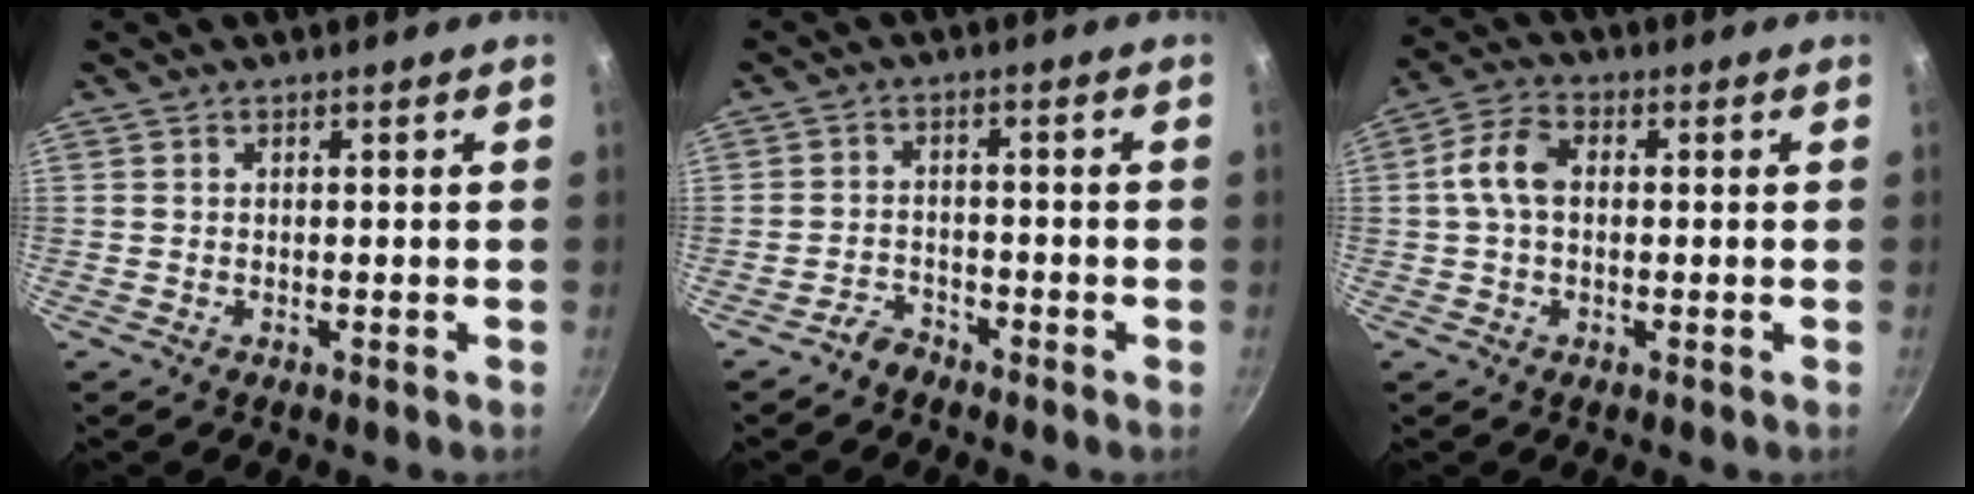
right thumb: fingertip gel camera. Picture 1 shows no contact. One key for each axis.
{"total": 2.7, "fx": -2.5, "fy": 1.0, "fz": 0.4, "tx": 0.003, "ty": 0.030, "tz": -0.045}
{"total": 7.0, "fx": 0.5, "fy": 4.3, "fz": 5.5, "tx": -0.113, "ty": 0.023, "tz": 0.001}